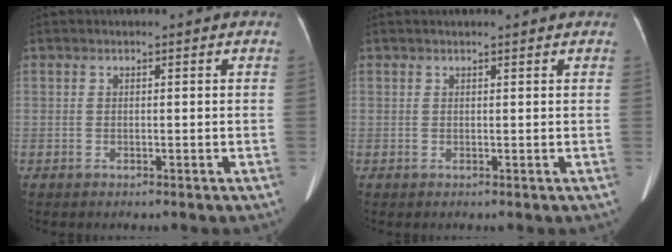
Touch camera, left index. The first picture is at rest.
{"total": 2.2, "force": [2.0, 0.2, 1.0], "torque": [-0.011, 0.018, 0.025]}